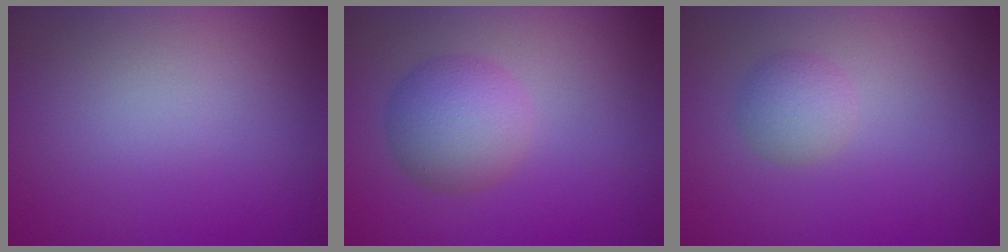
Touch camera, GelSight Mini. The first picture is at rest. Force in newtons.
{"total": 4.1, "press": 4.1, "slide": 0.1}
{"total": 2.0, "press": 2.0, "slide": 0.1}